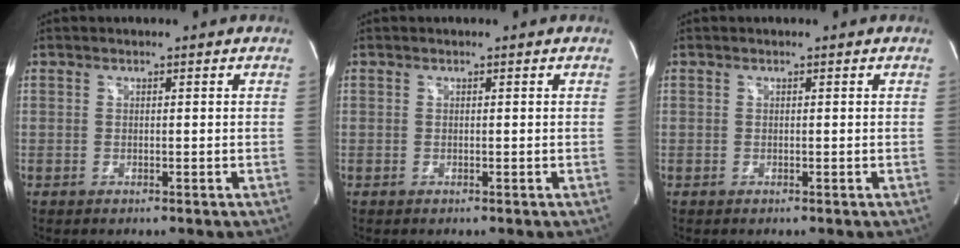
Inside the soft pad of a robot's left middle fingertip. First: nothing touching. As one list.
[{"total": 0.0}, {"total": 0.0}]